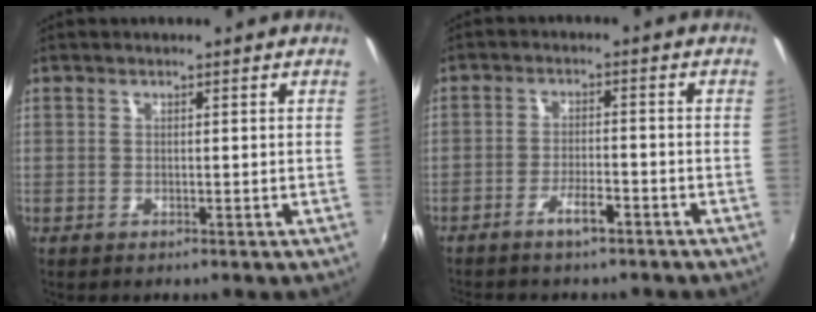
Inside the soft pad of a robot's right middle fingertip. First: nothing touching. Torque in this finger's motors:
{"motor_torque": [1.01, -1.13, 0.15, 0.08]}